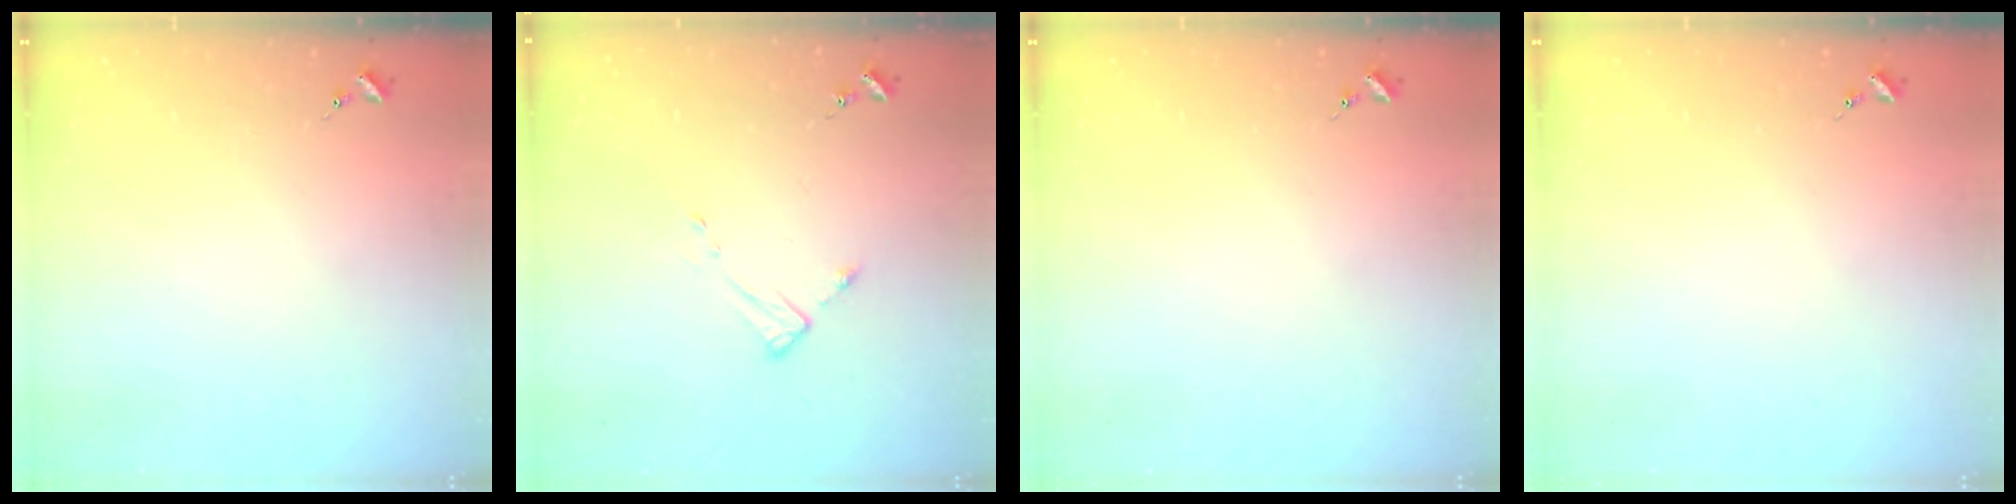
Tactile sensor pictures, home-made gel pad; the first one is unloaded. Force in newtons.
{"total": 2.6, "press": 2.6, "slide": 0.3}
{"total": 0.0}
{"total": 0.0}